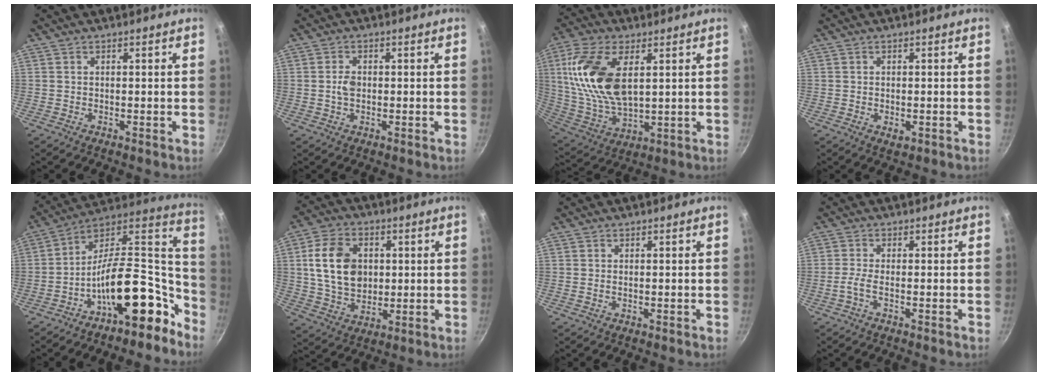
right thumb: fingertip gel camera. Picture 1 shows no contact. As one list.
[{"total": 2.6, "force": [-0.1, 1.8, 2.0], "torque": [-0.031, 0.005, -0.003]}, {"total": 18.1, "force": [4.7, 9.6, 14.6], "torque": [-0.281, -0.012, 0.098]}, {"total": 1.9, "force": [-0.4, 1.3, 1.4], "torque": [-0.022, -0.004, -0.004]}, {"total": 21.4, "force": [-11.3, 10.1, 15.1], "torque": [-0.164, 0.112, -0.188]}, {"total": 13.4, "force": [2.1, 9.8, 9.0], "torque": [-0.141, 0.000, 0.040]}, {"total": 0.0}, {"total": 2.2, "force": [-0.9, 0.2, 2.0], "torque": [-0.054, 0.007, -0.024]}]